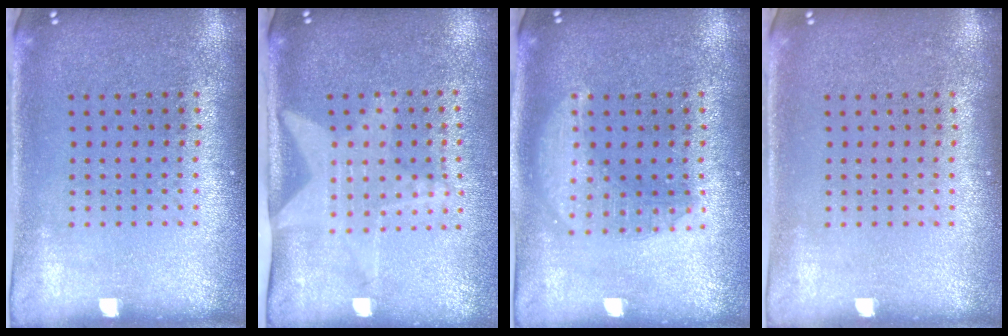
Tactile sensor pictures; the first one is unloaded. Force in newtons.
{"total": 2.0, "press": 1.5, "slide": 1.3}
{"total": 2.8, "press": 2.8, "slide": 0.3}
{"total": 0.0}